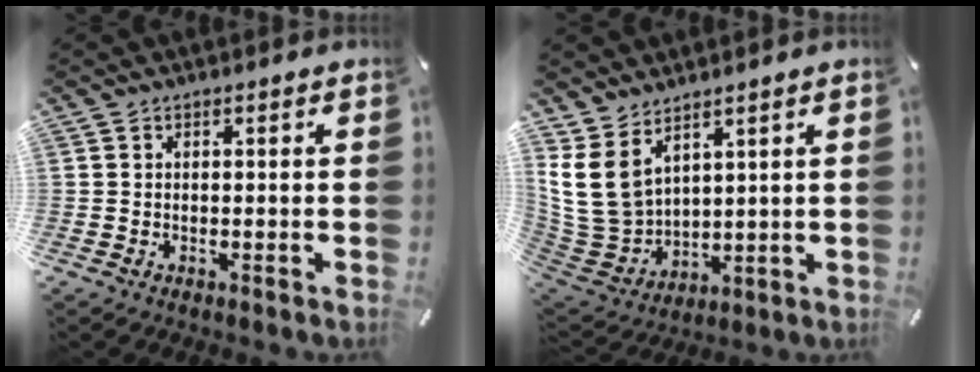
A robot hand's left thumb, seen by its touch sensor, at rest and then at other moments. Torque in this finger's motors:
{"motor_torque": [0.38, 0.46, 1.29, -1.48, 0.48]}